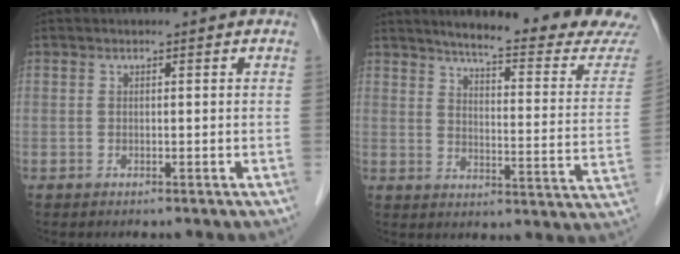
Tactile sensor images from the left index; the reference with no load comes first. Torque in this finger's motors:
{"motor_torque": [0.53, -0.55, 0.27, 0.06]}